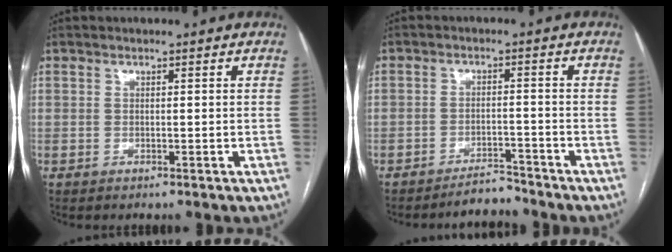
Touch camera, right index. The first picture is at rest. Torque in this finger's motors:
{"motor_torque": [-0.12, 0.00, -0.14, -0.07]}